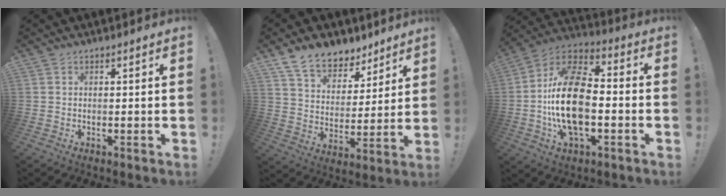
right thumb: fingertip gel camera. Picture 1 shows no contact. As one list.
[{"total": 12.5, "force": [9.7, 6.8, 4.0], "torque": [-0.074, -0.069, 0.185]}, {"total": 21.6, "force": [-2.6, 12.2, 17.7], "torque": [-0.336, 0.020, -0.041]}]